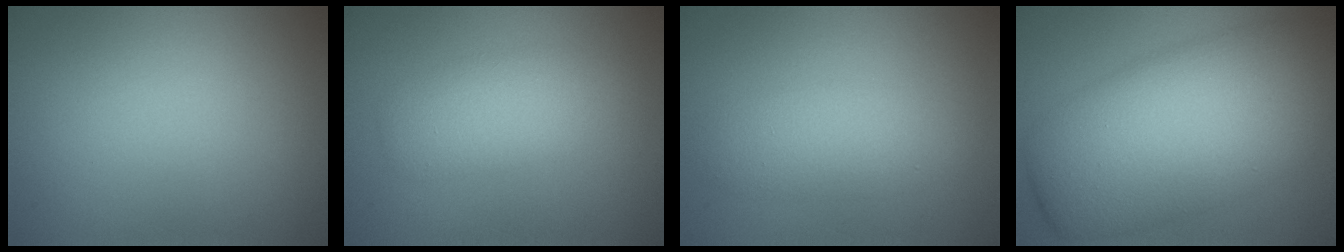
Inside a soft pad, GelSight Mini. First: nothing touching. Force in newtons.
{"total": 3.4, "press": 3.4, "slide": 0.1}
{"total": 3.3, "press": 3.3, "slide": 0.1}
{"total": 11.6, "press": 11.6, "slide": 0.3}